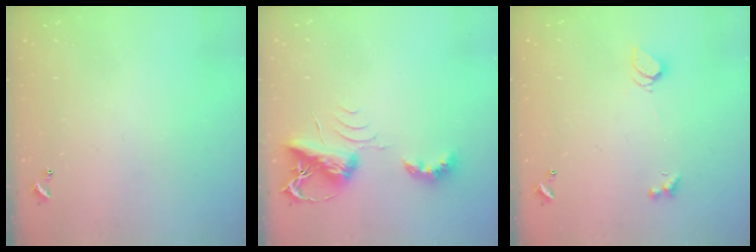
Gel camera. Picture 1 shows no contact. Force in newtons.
{"total": 6.9, "press": 6.8, "slide": 0.9}
{"total": 2.2, "press": 2.1, "slide": 0.4}